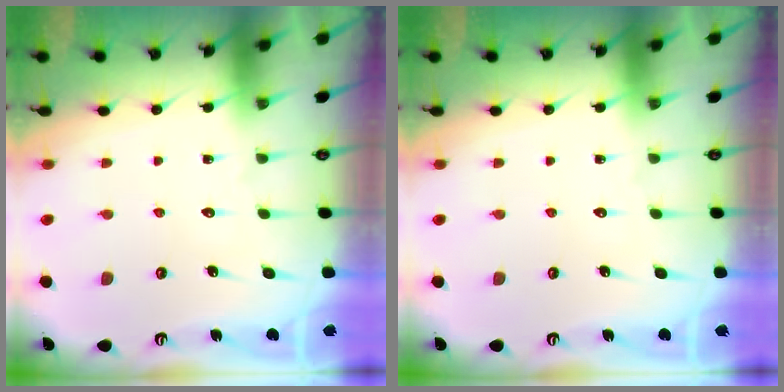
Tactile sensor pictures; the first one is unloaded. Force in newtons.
{"total": 0.0}